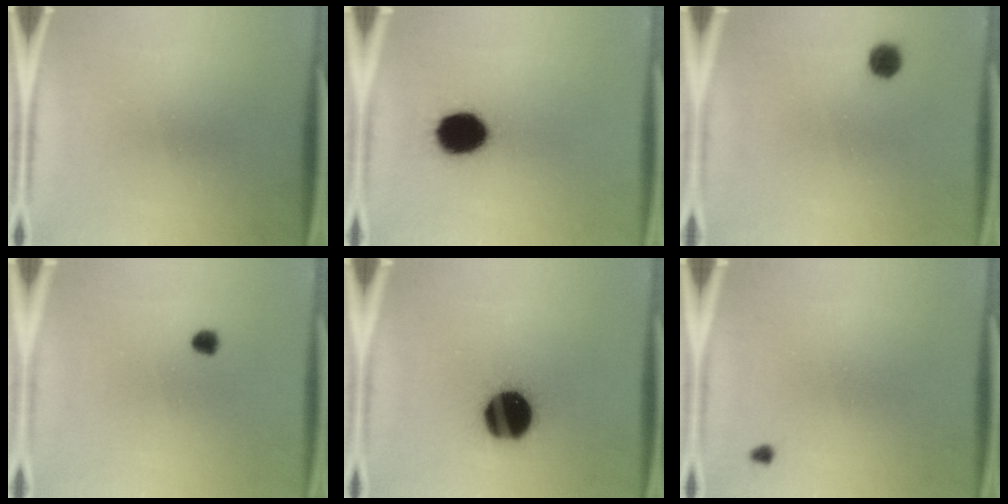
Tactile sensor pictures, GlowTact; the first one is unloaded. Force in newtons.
{"total": 13.4}
{"total": 3.1}
{"total": 2.3}
{"total": 19.3}
{"total": 0.7}